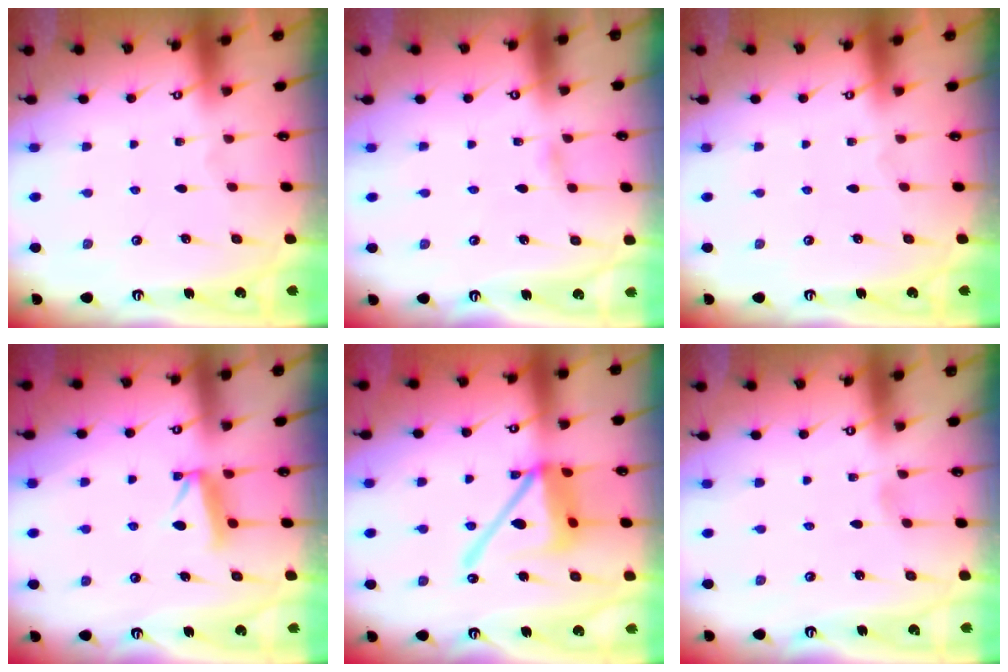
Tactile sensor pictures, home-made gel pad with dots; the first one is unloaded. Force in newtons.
{"total": 2.9, "press": 2.9, "slide": 0.3}
{"total": 0.0}
{"total": 7.3, "press": 7.3, "slide": 0.7}
{"total": 16.5, "press": 16.4, "slide": 1.9}
{"total": 1.9, "press": 1.9, "slide": 0.2}